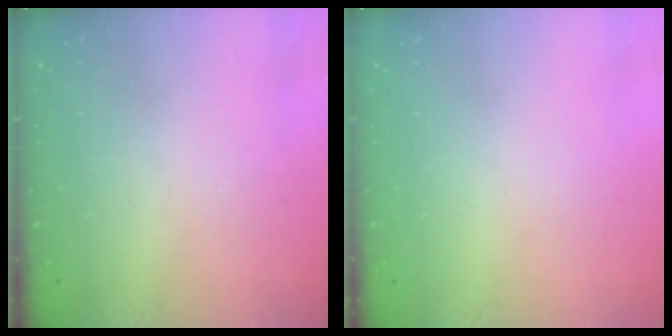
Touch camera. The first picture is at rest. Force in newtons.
{"total": 0.0}